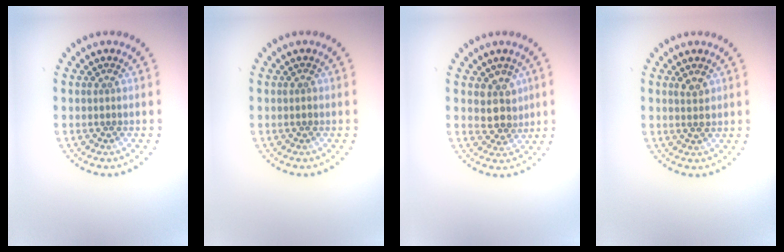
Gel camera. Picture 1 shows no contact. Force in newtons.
{"total": 0.7, "press": 0.7, "slide": 0.1}
{"total": 2.9, "press": 2.4, "slide": 1.5}
{"total": 1.4, "press": 1.4, "slide": 0.2}